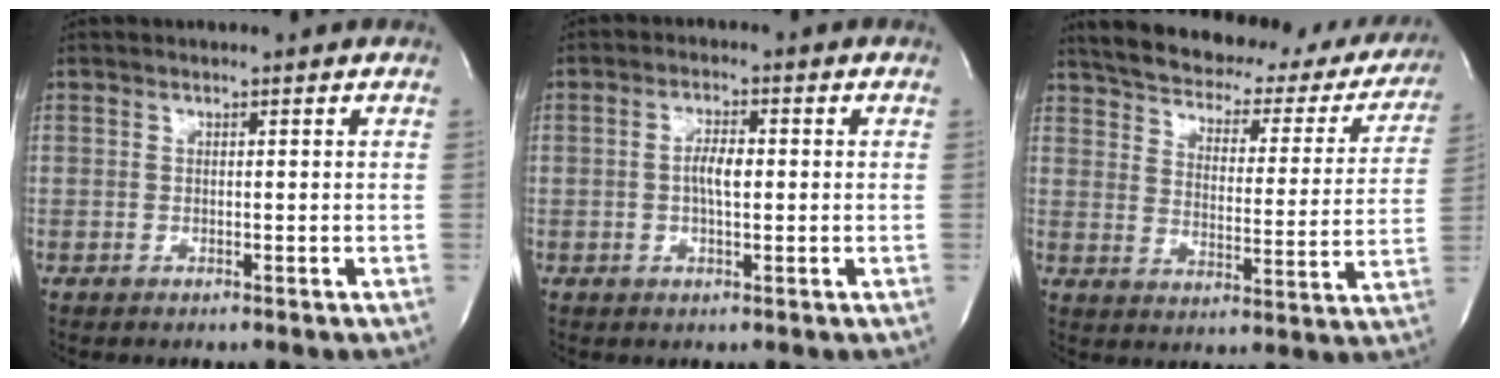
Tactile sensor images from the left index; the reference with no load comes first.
{"total": 3.4, "force": [-0.1, 1.1, 3.3], "torque": [-0.060, 0.002, -0.005]}
{"total": 27.8, "force": [24.0, 9.1, 10.6], "torque": [-0.168, -0.023, 0.291]}